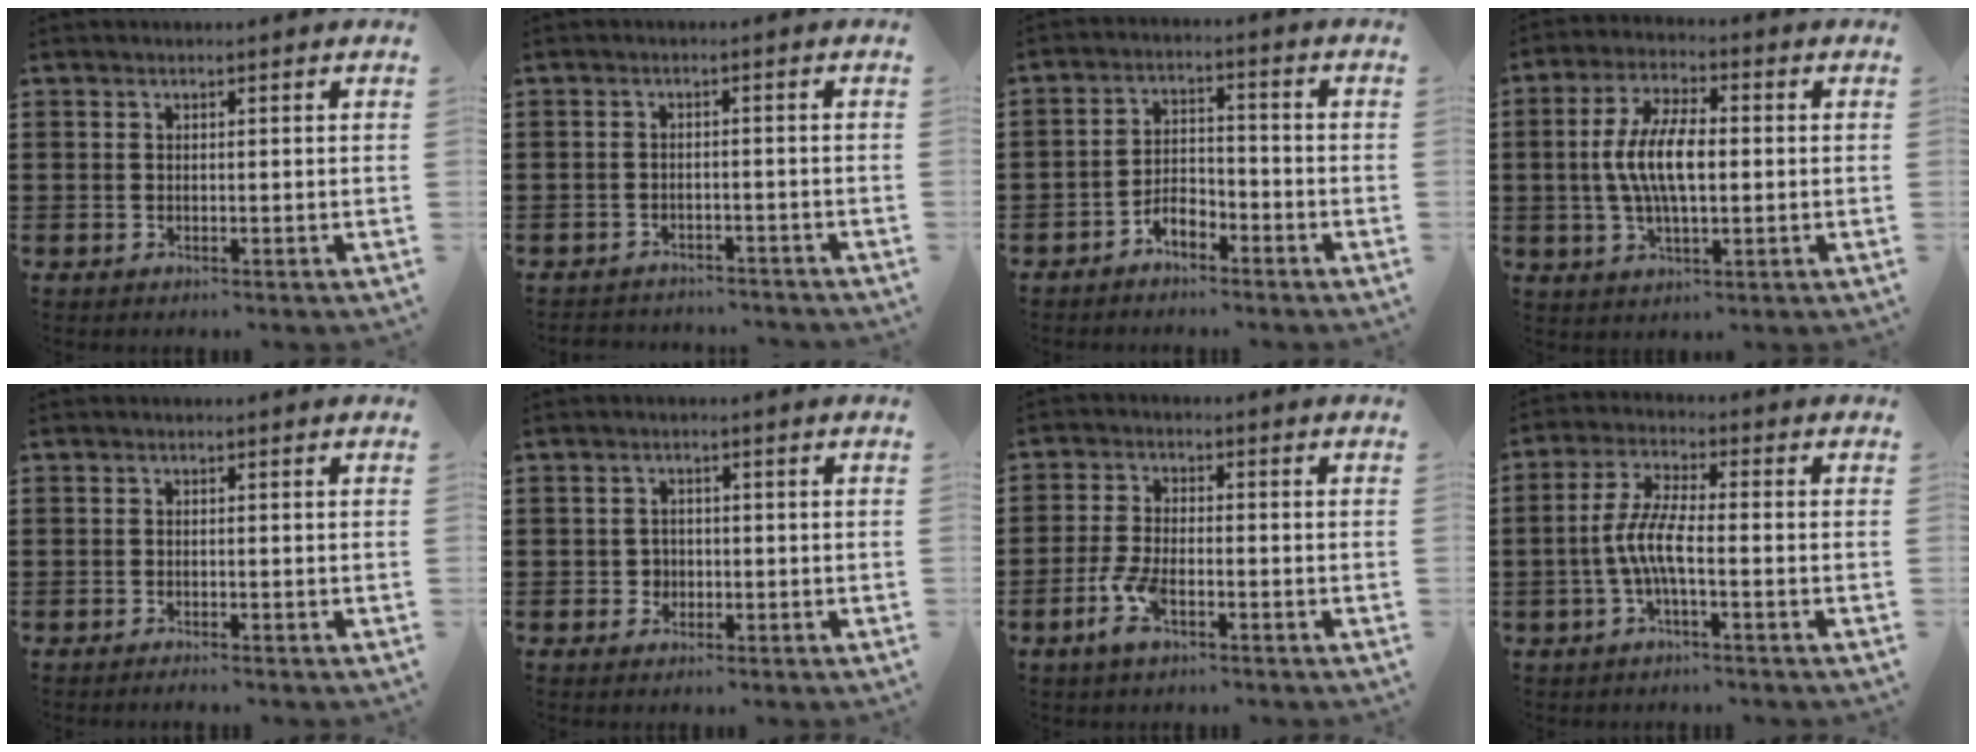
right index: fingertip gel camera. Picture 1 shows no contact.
{"total": 2.2, "force": [-2.2, 0.3, -0.1], "torque": [-0.006, 0.000, -0.048]}
{"total": 3.9, "force": [-3.1, 1.6, 1.8], "torque": [-0.035, 0.011, -0.061]}
{"total": 8.8, "force": [-0.1, 3.3, 8.1], "torque": [-0.181, -0.002, -0.012]}
{"total": 0.6, "force": [-0.6, 0.0, 0.1], "torque": [-0.004, -0.002, -0.013]}
{"total": 1.7, "force": [-0.4, 1.6, 0.4], "torque": [-0.016, 0.000, -0.010]}
{"total": 5.4, "force": [-2.6, 1.9, 4.3], "torque": [-0.113, -0.011, -0.055]}
{"total": 6.1, "force": [-1.7, 1.4, 5.7], "torque": [-0.135, -0.011, -0.040]}